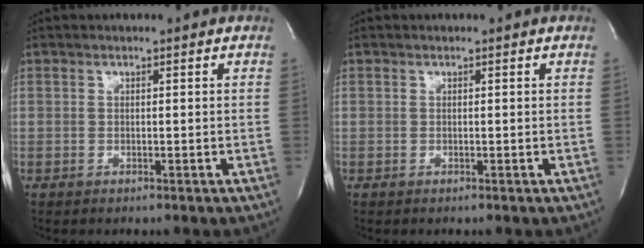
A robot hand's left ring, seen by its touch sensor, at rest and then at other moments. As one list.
[{"total": 0.0}]